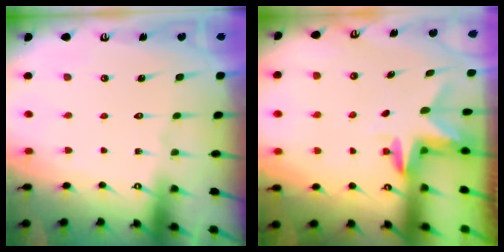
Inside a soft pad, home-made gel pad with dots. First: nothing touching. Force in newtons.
{"total": 3.1, "press": 3.1, "slide": 0.2}